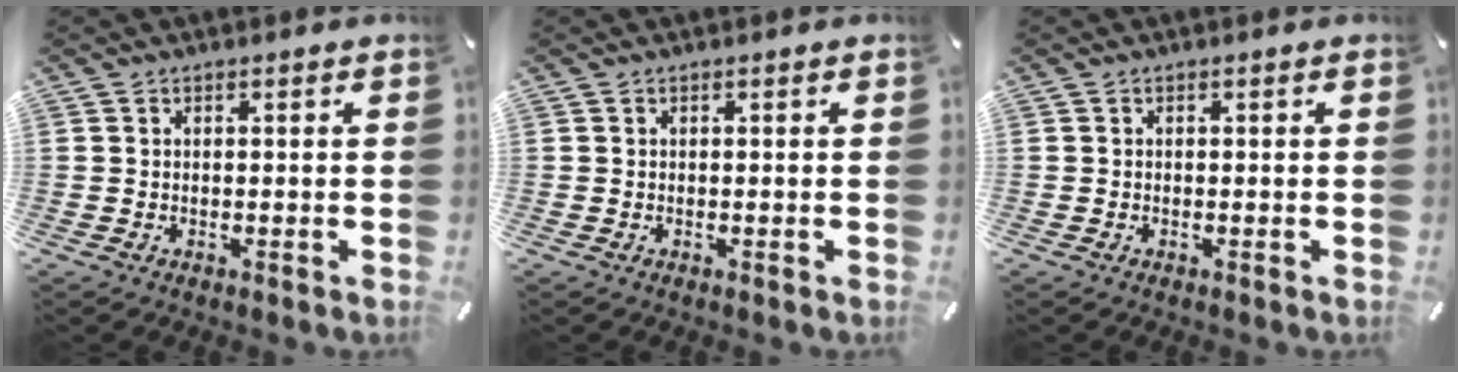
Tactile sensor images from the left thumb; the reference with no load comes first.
{"total": 0.0}
{"total": 0.0}